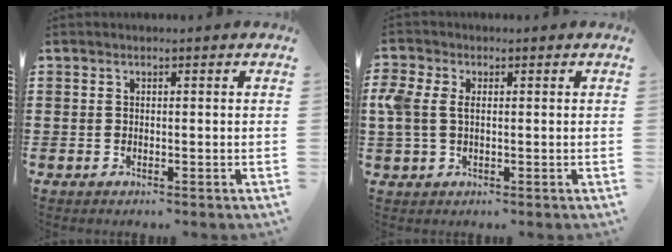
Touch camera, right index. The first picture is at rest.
{"total": 4.0, "force": [0.5, 2.6, 3.0], "torque": [-0.087, 0.002, 0.000]}